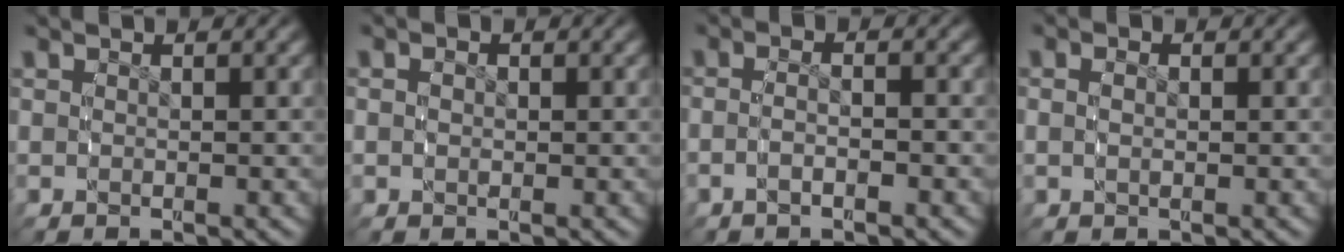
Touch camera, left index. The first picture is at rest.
{"total": 1.2, "force": [0.1, 0.9, 0.7], "torque": [-0.013, -0.001, 0.000]}
{"total": 2.4, "force": [-1.2, 0.7, 1.9], "torque": [-0.039, 0.004, -0.024]}
{"total": 1.6, "force": [0.1, 0.9, 1.2], "torque": [-0.025, 0.001, 0.001]}